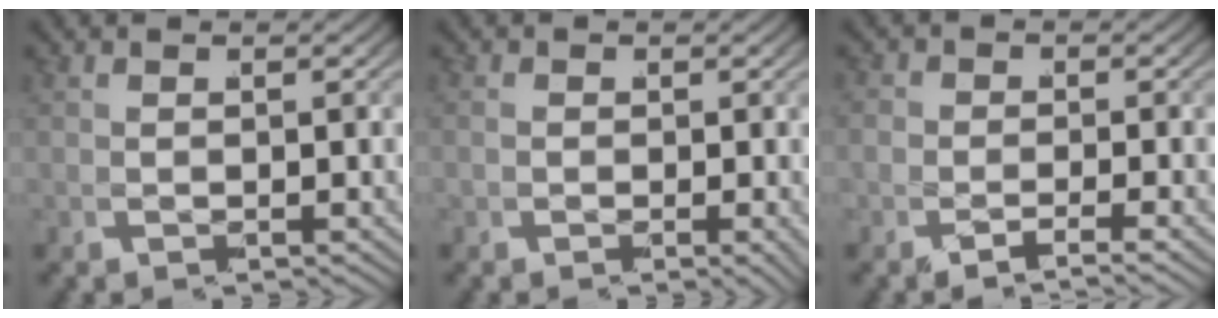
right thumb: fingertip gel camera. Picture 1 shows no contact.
{"total": 1.4, "force": [-0.3, 1.0, 0.9], "torque": [-0.010, -0.005, -0.007]}
{"total": 2.4, "force": [-1.8, 1.2, 1.0], "torque": [-0.013, -0.004, -0.036]}